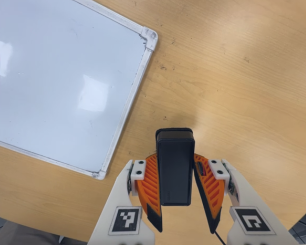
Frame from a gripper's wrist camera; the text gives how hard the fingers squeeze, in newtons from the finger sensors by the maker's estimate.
{"total": 5.6, "left": 4.7, "right": 6.5}